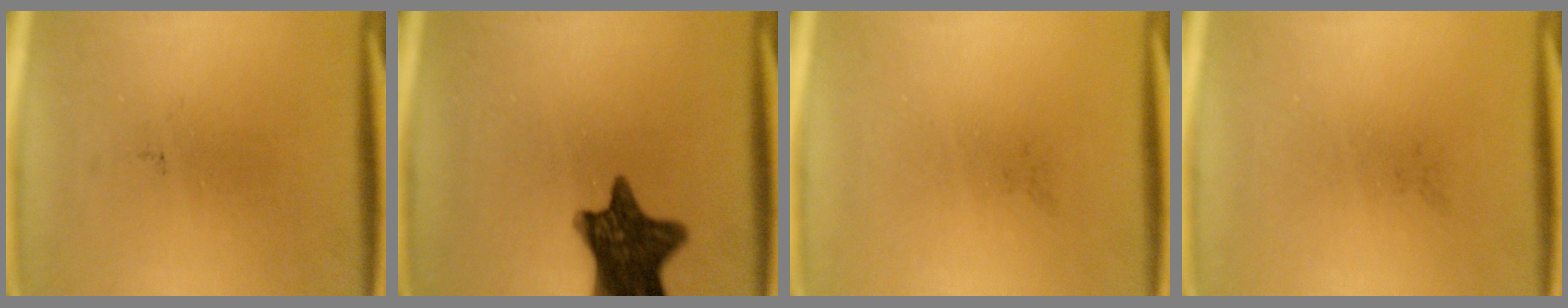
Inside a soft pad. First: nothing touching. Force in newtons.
{"total": 12.3}
{"total": 0.0}
{"total": 0.0}